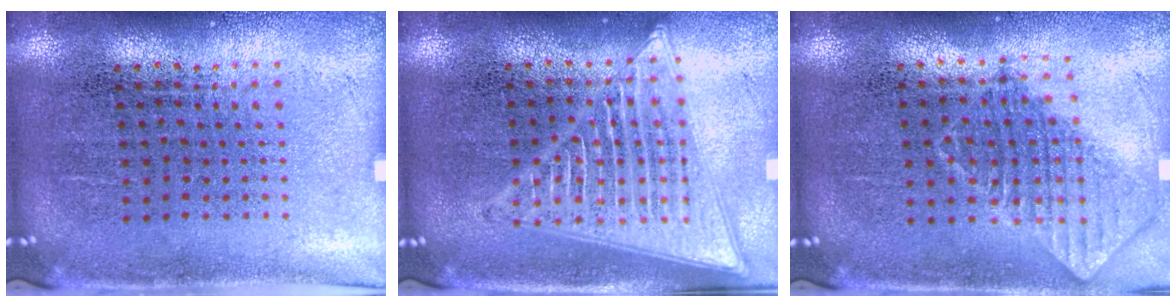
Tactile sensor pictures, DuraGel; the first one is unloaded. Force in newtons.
{"total": 2.9, "press": 2.8, "slide": 0.4}
{"total": 0.9, "press": 0.8, "slide": 0.2}